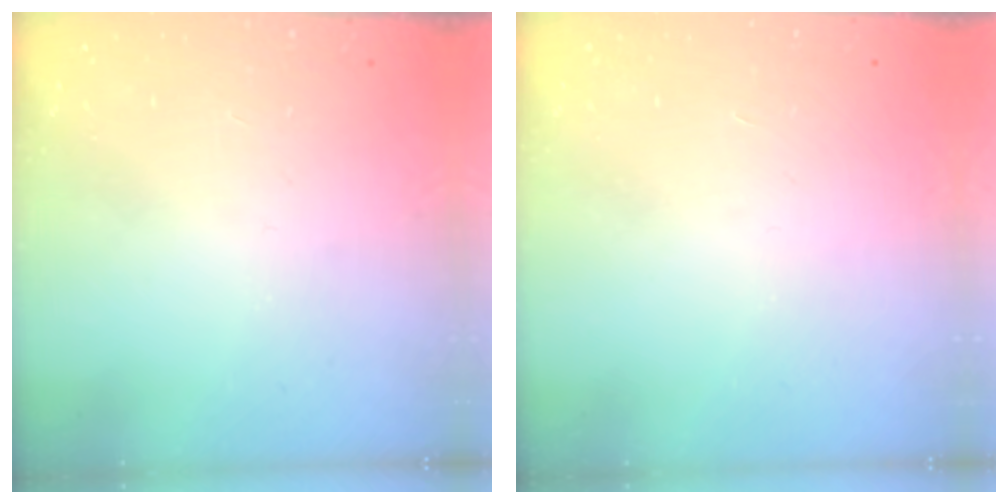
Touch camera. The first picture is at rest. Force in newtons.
{"total": 1.5, "press": 1.5, "slide": 0.1}